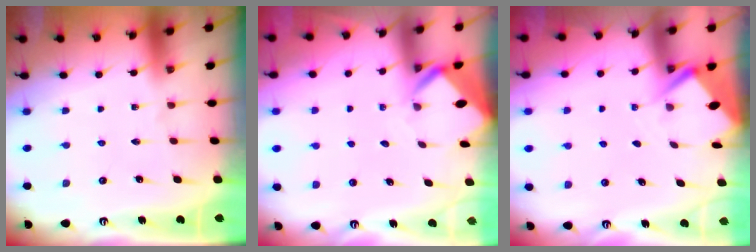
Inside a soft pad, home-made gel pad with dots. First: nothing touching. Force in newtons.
{"total": 3.1, "press": 3.1, "slide": 0.2}
{"total": 2.7, "press": 2.7, "slide": 0.4}